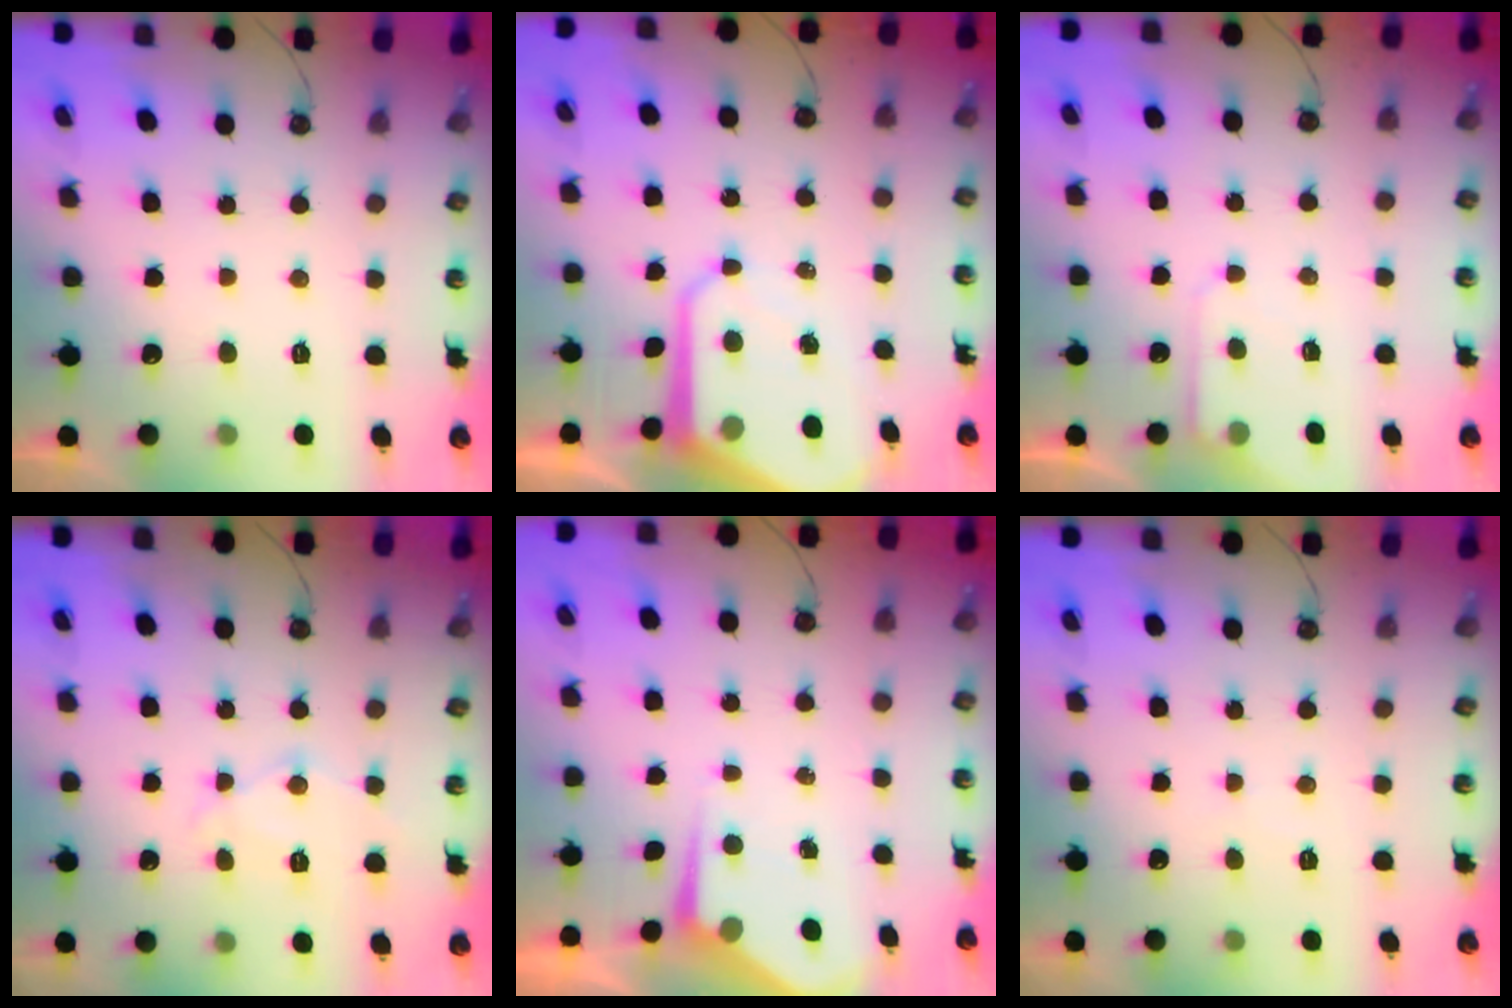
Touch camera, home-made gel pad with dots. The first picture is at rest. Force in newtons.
{"total": 12.7, "press": 12.7, "slide": 1.1}
{"total": 4.5, "press": 4.4, "slide": 0.6}
{"total": 11.3, "press": 11.3, "slide": 1.1}
{"total": 4.4, "press": 4.4, "slide": 0.4}
{"total": 3.3, "press": 3.2, "slide": 0.6}